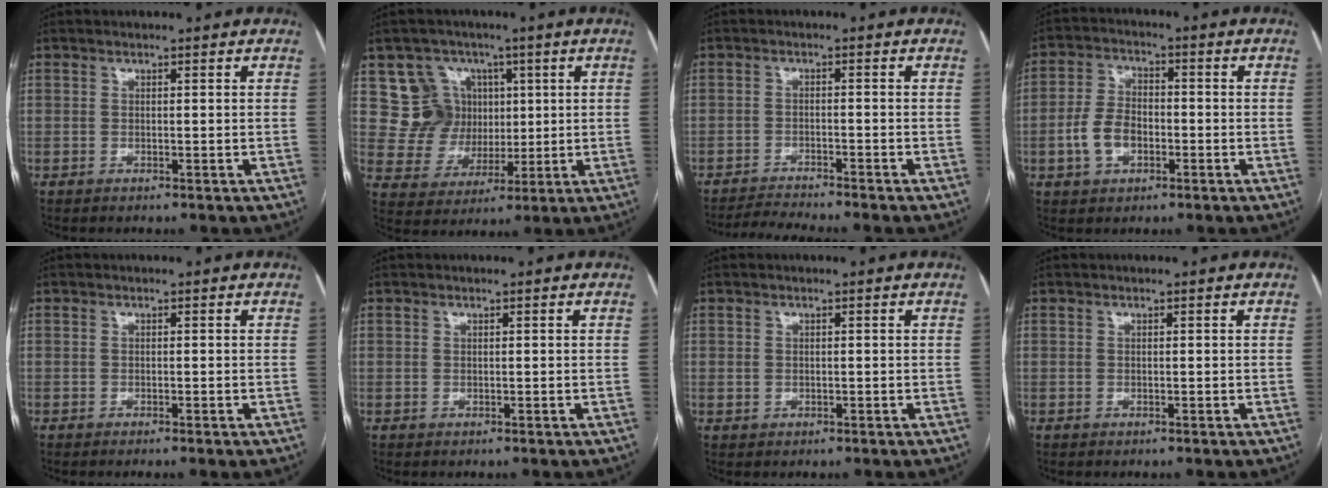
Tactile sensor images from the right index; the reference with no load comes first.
{"total": 10.0, "force": [3.8, 9.2, 1.2], "torque": [-0.023, 0.040, 0.077]}
{"total": 5.2, "force": [-4.8, -1.4, 1.2], "torque": [-0.022, -0.018, -0.081]}
{"total": 6.7, "force": [-2.0, 4.3, 4.8], "torque": [-0.107, 0.015, -0.036]}
{"total": 0.9, "force": [-0.6, -0.2, 0.7], "torque": [-0.012, -0.001, -0.010]}
{"total": 0.0}
{"total": 0.7, "force": [-0.1, 0.6, 0.3], "torque": [-0.005, 0.000, 0.001]}
{"total": 0.0}